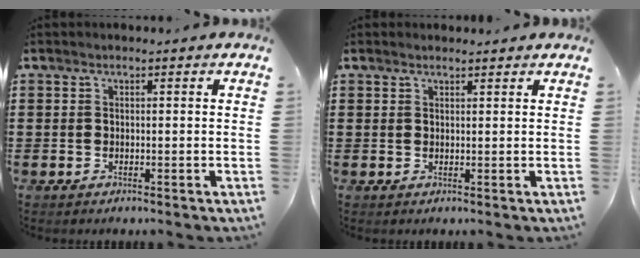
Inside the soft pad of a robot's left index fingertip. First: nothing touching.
{"total": 1.0, "force": [1.0, 0.1, 0.2], "torque": [-0.006, -0.001, 0.020]}